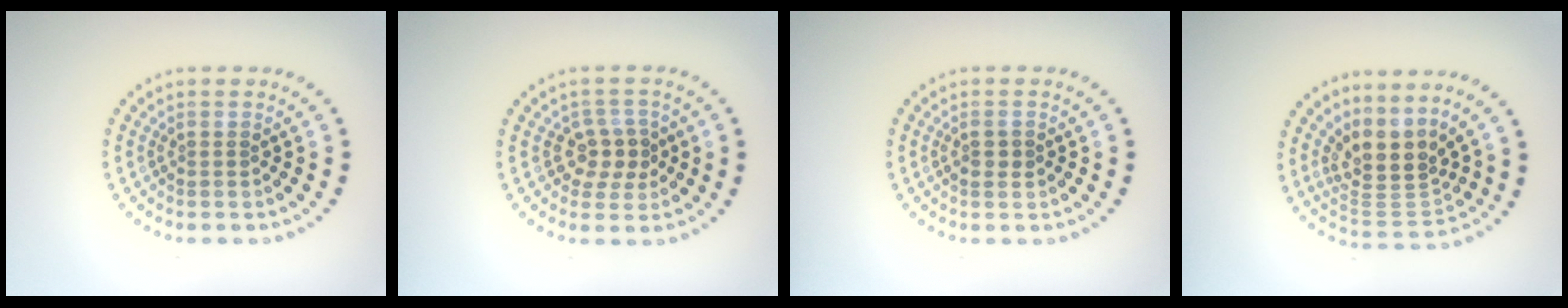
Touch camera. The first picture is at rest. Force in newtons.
{"total": 2.7, "press": 2.5, "slide": 1.0}
{"total": 1.2, "press": 1.1, "slide": 0.1}
{"total": 4.2, "press": 3.1, "slide": 2.8}